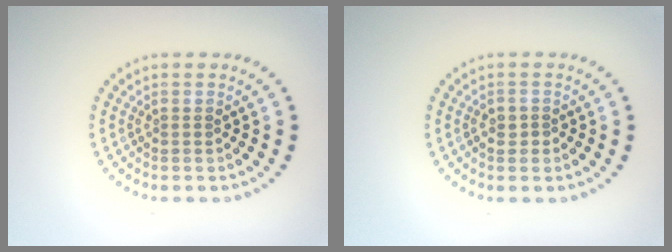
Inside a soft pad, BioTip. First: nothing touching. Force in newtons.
{"total": 1.3, "press": 1.3, "slide": 0.4}